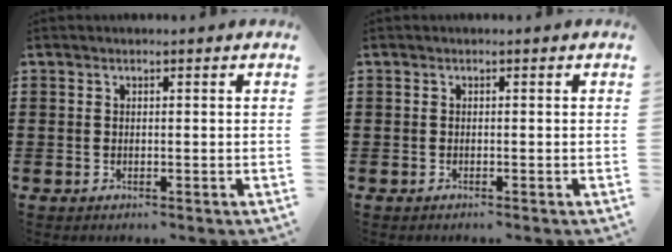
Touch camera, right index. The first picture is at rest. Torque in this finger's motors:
{"motor_torque": [-0.09, 0.16, 0.01, 0.01]}